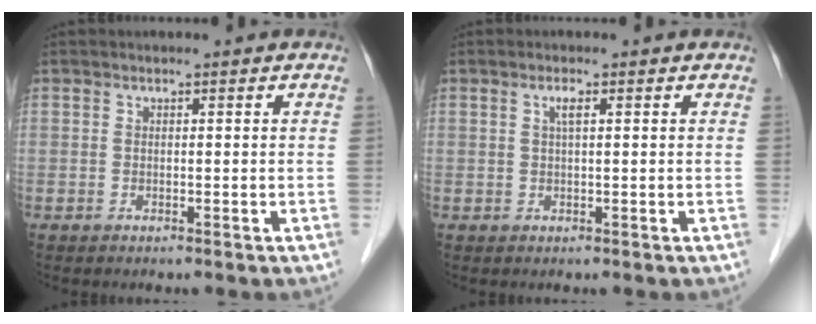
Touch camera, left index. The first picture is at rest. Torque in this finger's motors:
{"motor_torque": [0.24, -0.02, -0.01, 0.03]}